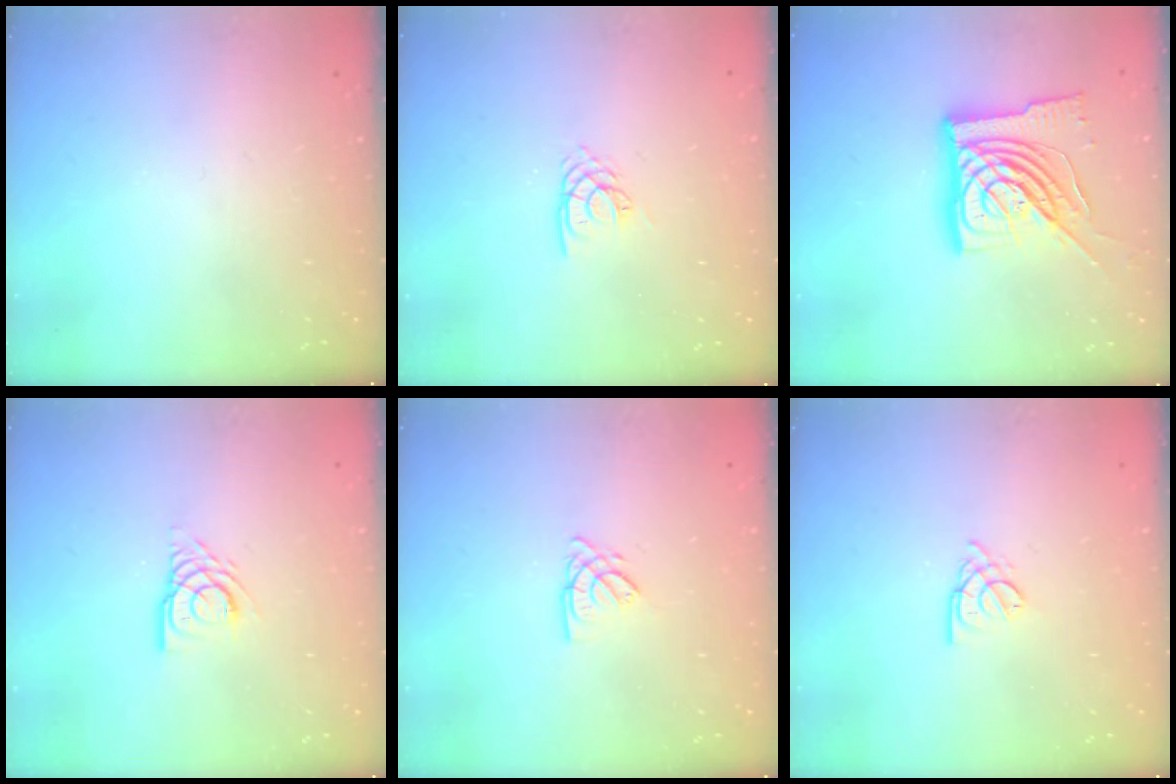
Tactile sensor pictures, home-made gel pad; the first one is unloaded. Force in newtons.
{"total": 2.7, "press": 2.7, "slide": 0.1}
{"total": 18.2, "press": 18.1, "slide": 1.9}
{"total": 6.1, "press": 6.0, "slide": 0.5}
{"total": 2.7, "press": 2.7, "slide": 0.3}
{"total": 2.3, "press": 2.3, "slide": 0.5}